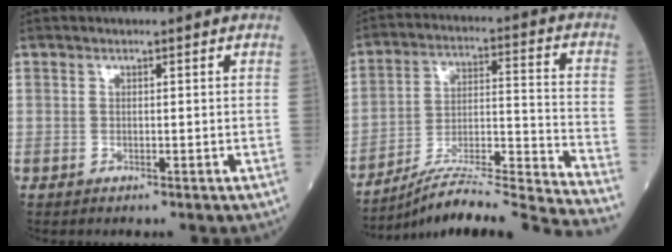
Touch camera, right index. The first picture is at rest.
{"total": 21.7, "force": [-20.2, -1.9, 7.8], "torque": [-0.096, 0.001, -0.309]}